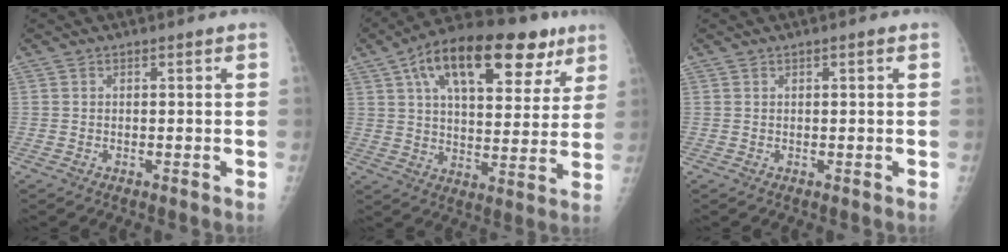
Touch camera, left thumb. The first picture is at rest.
{"total": 23.8, "force": [11.8, 11.2, 17.3], "torque": [-0.239, 0.006, 0.184]}
{"total": 0.8, "force": [0.2, 0.2, 0.7], "torque": [-0.014, 0.002, 0.003]}